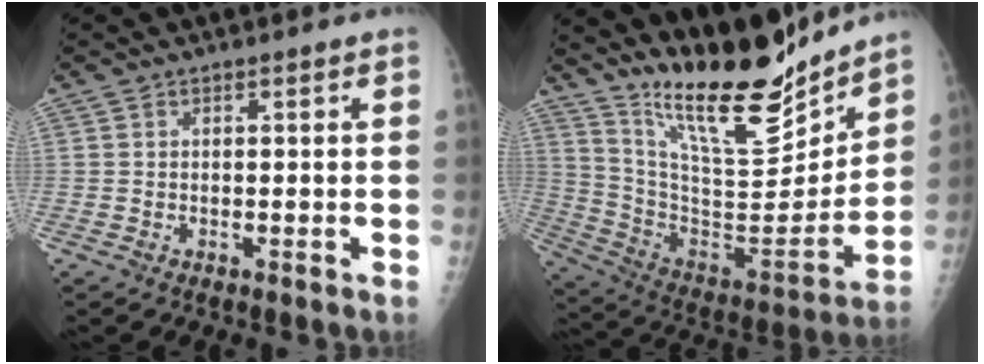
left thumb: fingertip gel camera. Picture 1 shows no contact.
{"total": 23.2, "force": [19.0, 5.6, 12.0], "torque": [-0.155, -0.115, 0.326]}